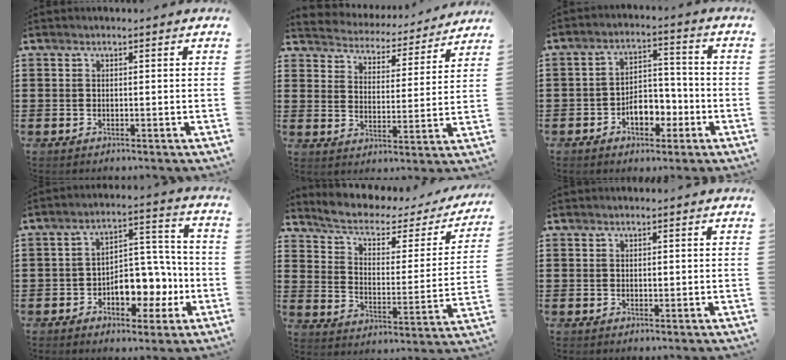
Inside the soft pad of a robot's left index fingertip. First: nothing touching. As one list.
[{"total": 3.8, "force": [3.8, 0.1, -0.4], "torque": [-0.019, -0.036, 0.058]}, {"total": 6.1, "force": [-2.7, 3.7, 4.0], "torque": [-0.055, 0.008, -0.055]}, {"total": 8.2, "force": [-2.9, 5.1, 5.8], "torque": [-0.084, 0.016, -0.053]}, {"total": 4.6, "force": [3.3, 2.1, 2.4], "torque": [-0.068, -0.021, 0.050]}, {"total": 0.6, "force": [0.1, 0.3, 0.4], "torque": [-0.010, 0.000, 0.002]}]